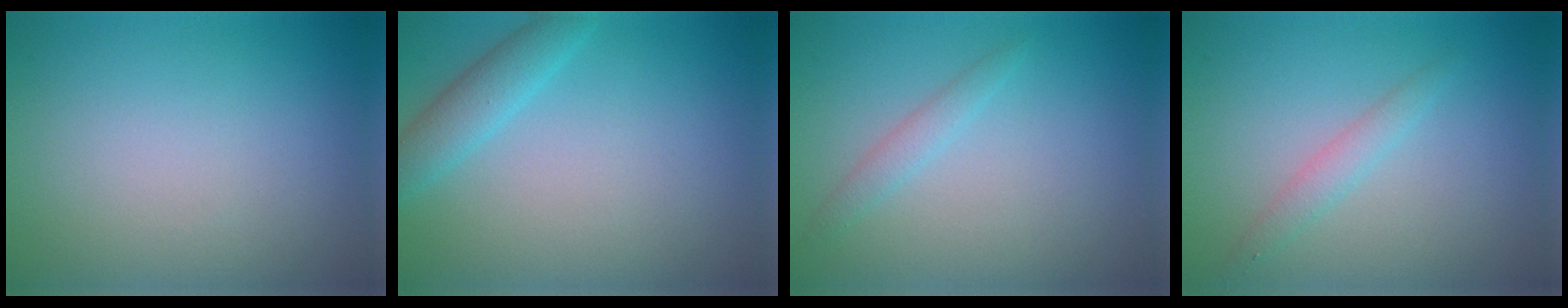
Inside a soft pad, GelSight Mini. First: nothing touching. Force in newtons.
{"total": 2.1, "press": 2.1, "slide": 0.2}
{"total": 1.3, "press": 1.3, "slide": 0.0}
{"total": 1.6, "press": 1.6, "slide": 0.0}